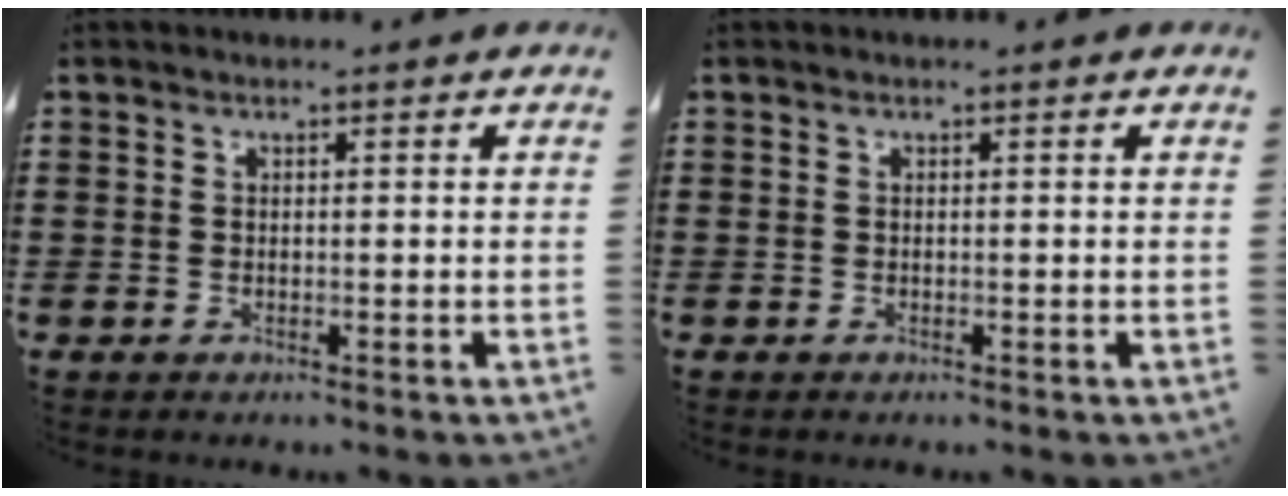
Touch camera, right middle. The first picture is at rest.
{"total": 0.0}